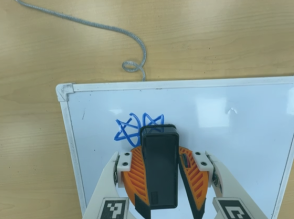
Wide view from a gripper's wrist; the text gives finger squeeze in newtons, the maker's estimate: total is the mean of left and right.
{"total": 13.7, "left": 15.0, "right": 12.4}